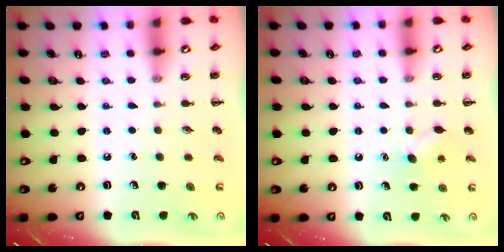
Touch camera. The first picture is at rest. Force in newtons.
{"total": 5.1, "press": 4.9, "slide": 1.3}